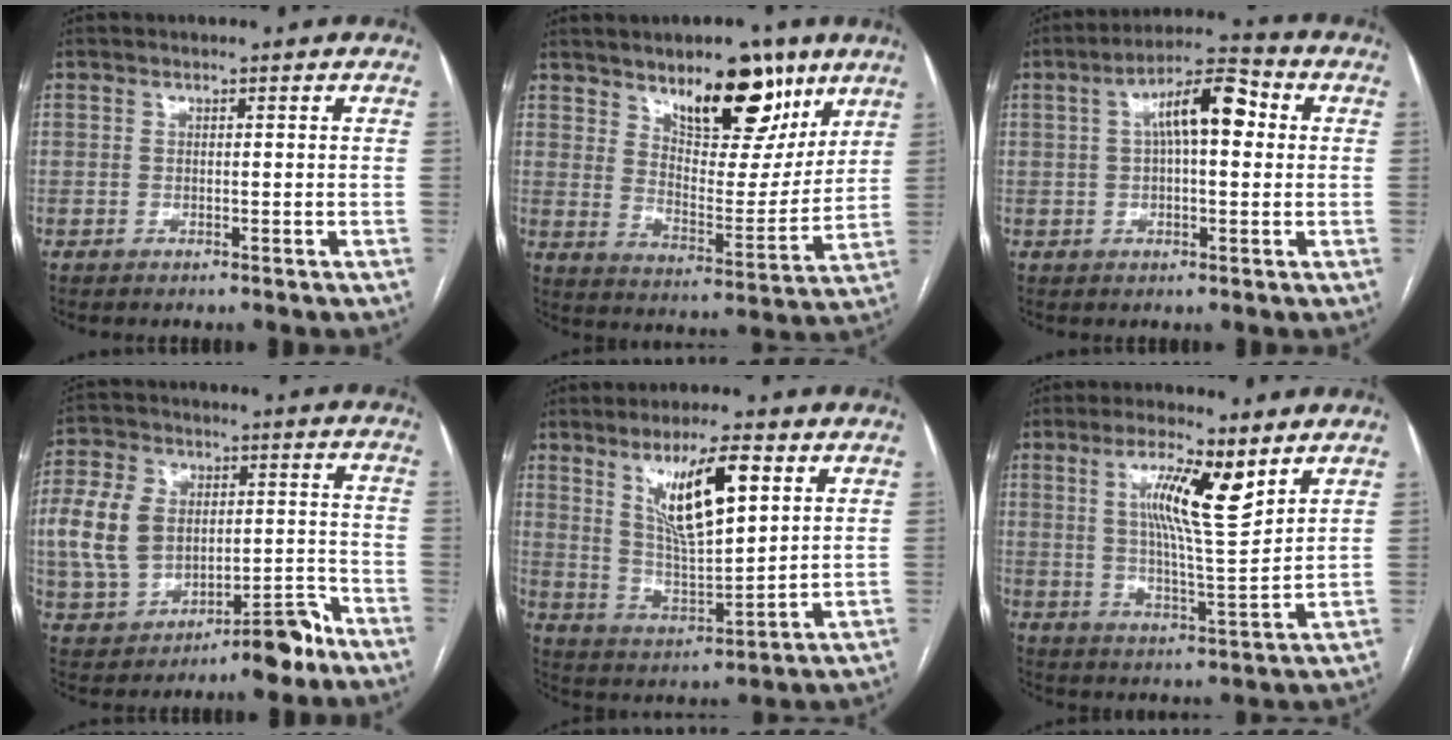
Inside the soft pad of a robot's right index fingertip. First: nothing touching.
{"total": 14.9, "force": [9.6, 5.7, 9.9], "torque": [-0.130, -0.008, 0.155]}
{"total": 9.3, "force": [1.9, 2.8, 8.7], "torque": [-0.150, 0.036, 0.027]}
{"total": 12.9, "force": [-4.3, 7.5, 9.6], "torque": [-0.171, 0.043, -0.059]}
{"total": 12.1, "force": [5.4, 2.4, 10.5], "torque": [-0.191, 0.000, 0.105]}
{"total": 10.5, "force": [5.0, 1.2, 9.2], "torque": [-0.163, -0.002, 0.087]}